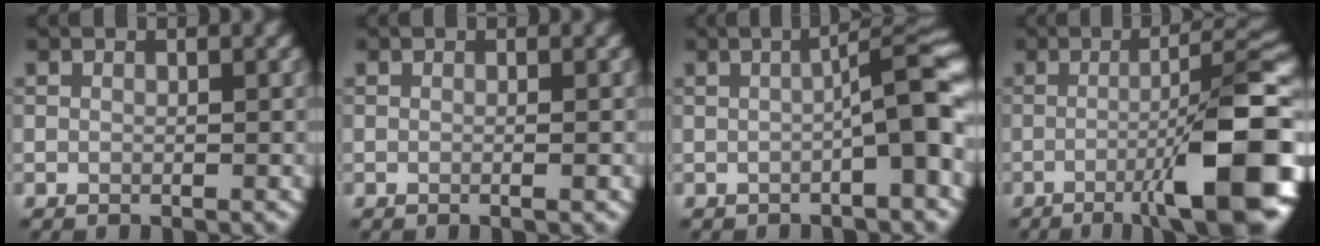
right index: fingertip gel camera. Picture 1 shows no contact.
{"total": 0.8, "force": [-0.1, 0.2, 0.7], "torque": [-0.008, -0.002, -0.006]}
{"total": 5.3, "force": [-1.2, 0.7, 5.2], "torque": [-0.072, 0.024, -0.020]}
{"total": 12.2, "force": [-4.3, 2.2, 11.2], "torque": [-0.149, 0.009, -0.066]}